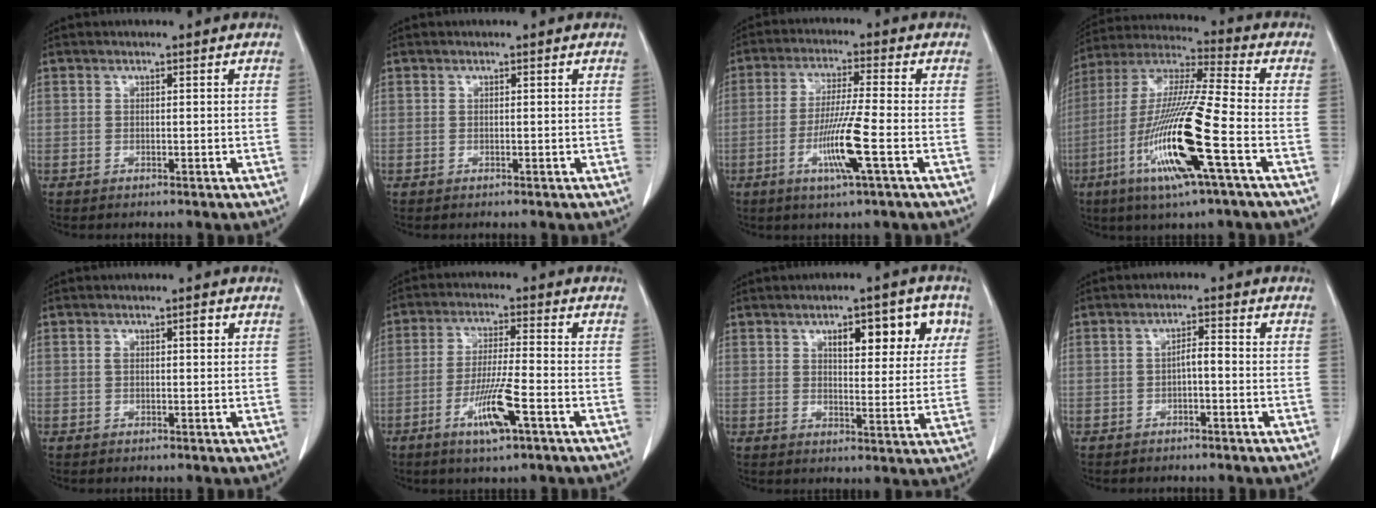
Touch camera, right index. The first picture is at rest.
{"total": 0.0}
{"total": 8.8, "force": [-3.0, -0.7, 8.2], "torque": [-0.159, -0.014, -0.057]}
{"total": 18.2, "force": [-6.6, 0.2, 16.9], "torque": [-0.356, -0.024, -0.130]}
{"total": 1.8, "force": [0.6, 0.7, 1.6], "torque": [-0.029, 0.010, 0.011]}
{"total": 8.4, "force": [-3.8, 0.4, 7.5], "torque": [-0.145, -0.012, -0.068]}
{"total": 9.9, "force": [4.4, 3.6, 8.1], "torque": [-0.099, 0.014, 0.062]}
{"total": 2.1, "force": [-0.6, 0.5, 2.0], "torque": [-0.032, 0.005, -0.010]}